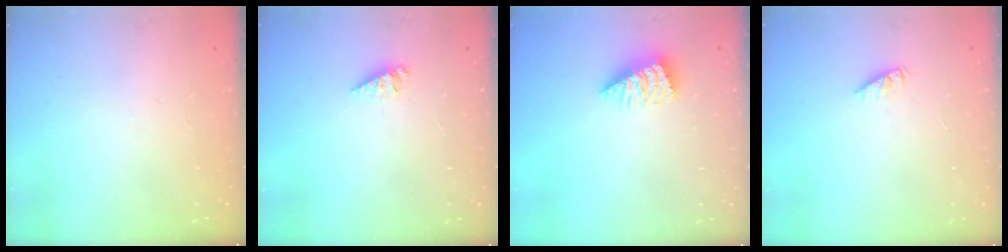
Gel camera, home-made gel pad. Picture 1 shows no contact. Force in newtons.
{"total": 2.2, "press": 2.2, "slide": 0.3}
{"total": 2.6, "press": 2.5, "slide": 0.3}
{"total": 2.3, "press": 2.3, "slide": 0.3}